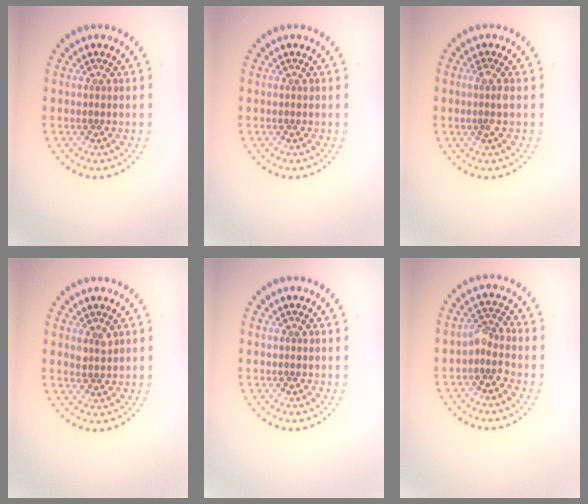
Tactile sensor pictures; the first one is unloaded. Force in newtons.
{"total": 0.0}
{"total": 1.4, "press": 1.3, "slide": 0.7}
{"total": 1.3, "press": 1.1, "slide": 0.6}
{"total": 0.0}
{"total": 1.9, "press": 1.5, "slide": 1.2}